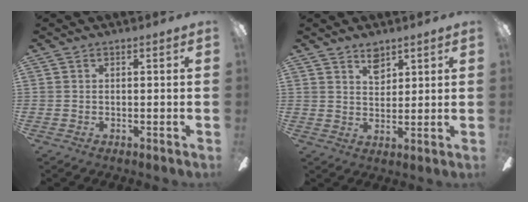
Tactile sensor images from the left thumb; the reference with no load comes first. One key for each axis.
{"total": 5.2, "fx": 3.8, "fy": 2.9, "fz": 2.1, "tx": -0.018, "ty": -0.018, "tz": 0.065}